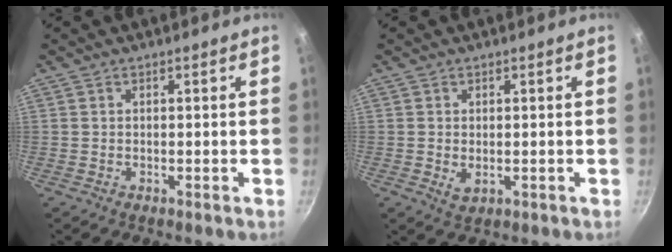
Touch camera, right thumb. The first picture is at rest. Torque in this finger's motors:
{"motor_torque": [-0.01, -0.13, -0.14, 0.55, -0.06]}